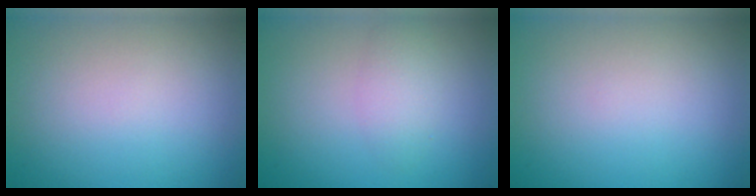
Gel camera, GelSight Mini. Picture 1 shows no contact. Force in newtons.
{"total": 2.1, "press": 2.1, "slide": 0.0}
{"total": 0.0}